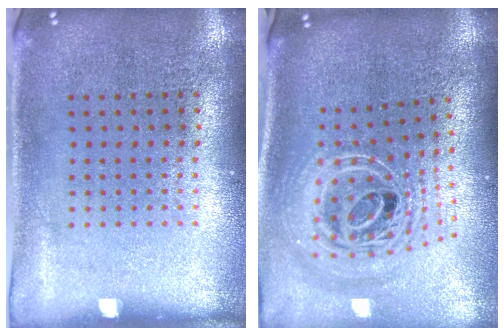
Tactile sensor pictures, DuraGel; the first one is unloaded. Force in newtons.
{"total": 2.8, "press": 2.0, "slide": 2.0}